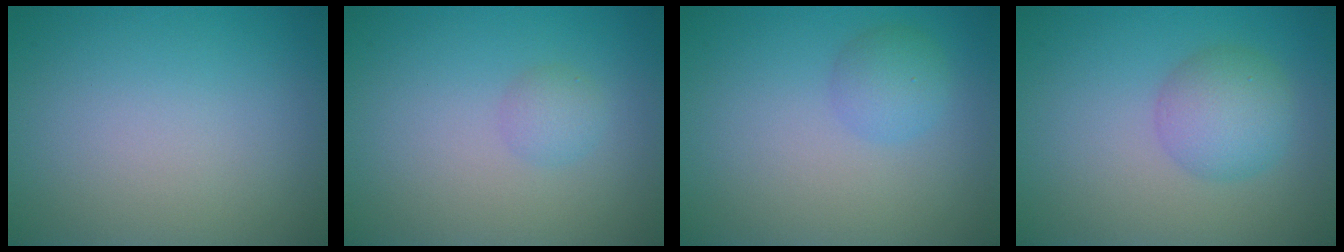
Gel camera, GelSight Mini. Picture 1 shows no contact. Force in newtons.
{"total": 1.3, "press": 1.3, "slide": 0.1}
{"total": 2.0, "press": 2.0, "slide": 0.1}
{"total": 3.7, "press": 3.7, "slide": 0.1}